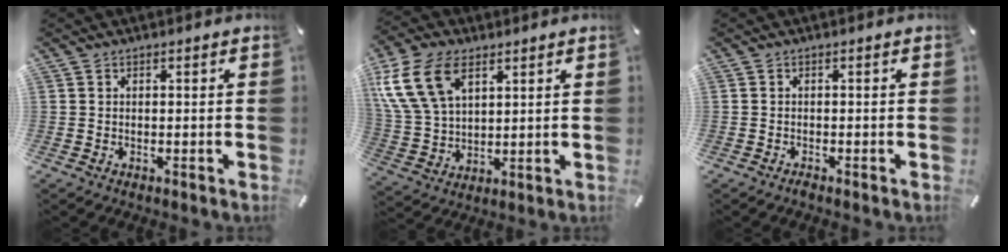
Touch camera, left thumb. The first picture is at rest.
{"total": 14.3, "force": [6.2, 9.2, 9.0], "torque": [-0.232, -0.008, 0.112]}
{"total": 0.7, "force": [-0.7, 0.0, 0.0], "torque": [-0.004, -0.001, -0.015]}